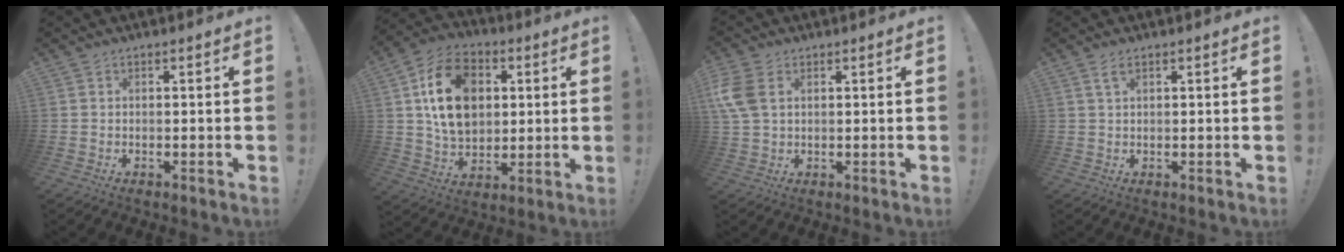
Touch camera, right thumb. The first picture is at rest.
{"total": 19.0, "force": [4.8, 14.0, 11.9], "torque": [-0.193, -0.010, 0.089]}
{"total": 7.9, "force": [2.5, 5.1, 5.5], "torque": [-0.122, -0.005, 0.048]}
{"total": 2.3, "force": [1.0, 0.2, 2.0], "torque": [-0.040, 0.000, 0.016]}